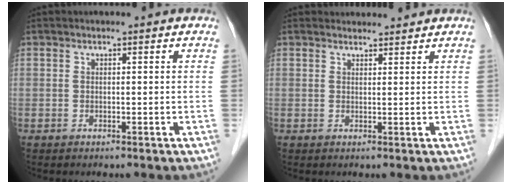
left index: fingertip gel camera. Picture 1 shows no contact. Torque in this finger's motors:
{"motor_torque": [0.16, 0.10, 0.04, -0.01]}